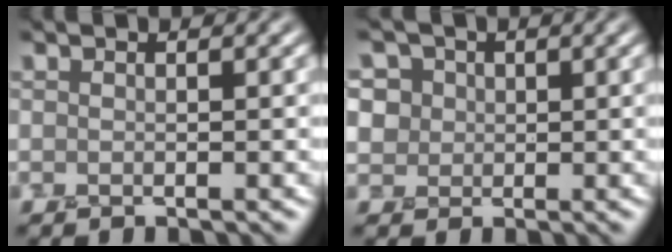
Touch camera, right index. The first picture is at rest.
{"total": 4.7, "force": [2.4, 3.8, 1.1], "torque": [-0.025, 0.029, 0.028]}